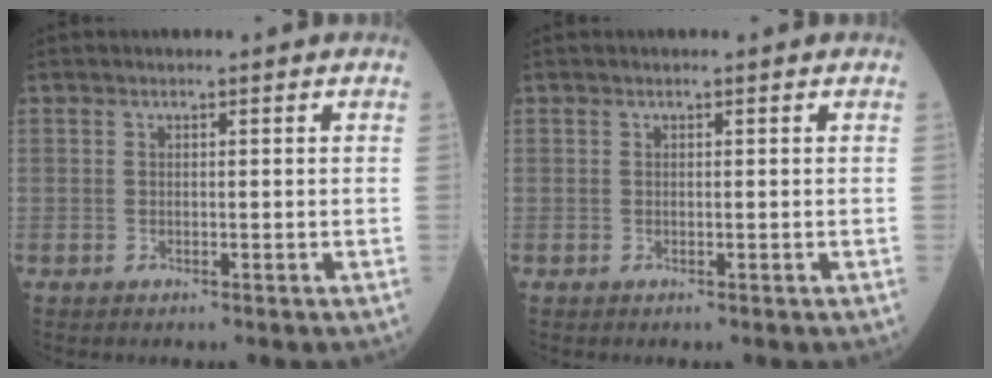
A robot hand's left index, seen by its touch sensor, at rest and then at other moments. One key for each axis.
{"total": 0.0}